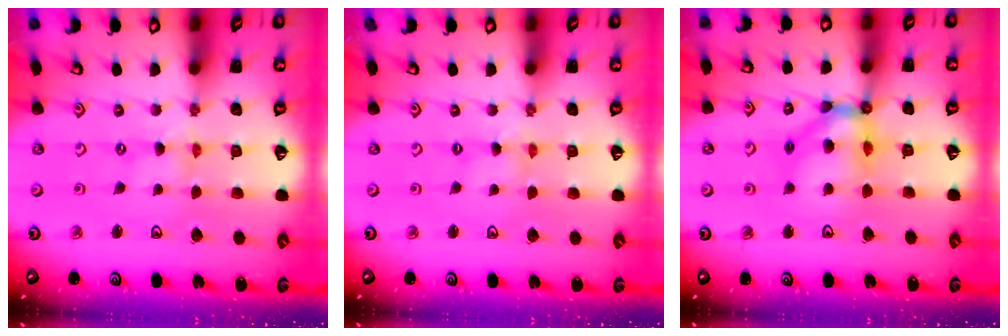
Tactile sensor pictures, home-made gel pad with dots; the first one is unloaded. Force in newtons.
{"total": 0.0}
{"total": 12.5, "press": 12.4, "slide": 1.6}